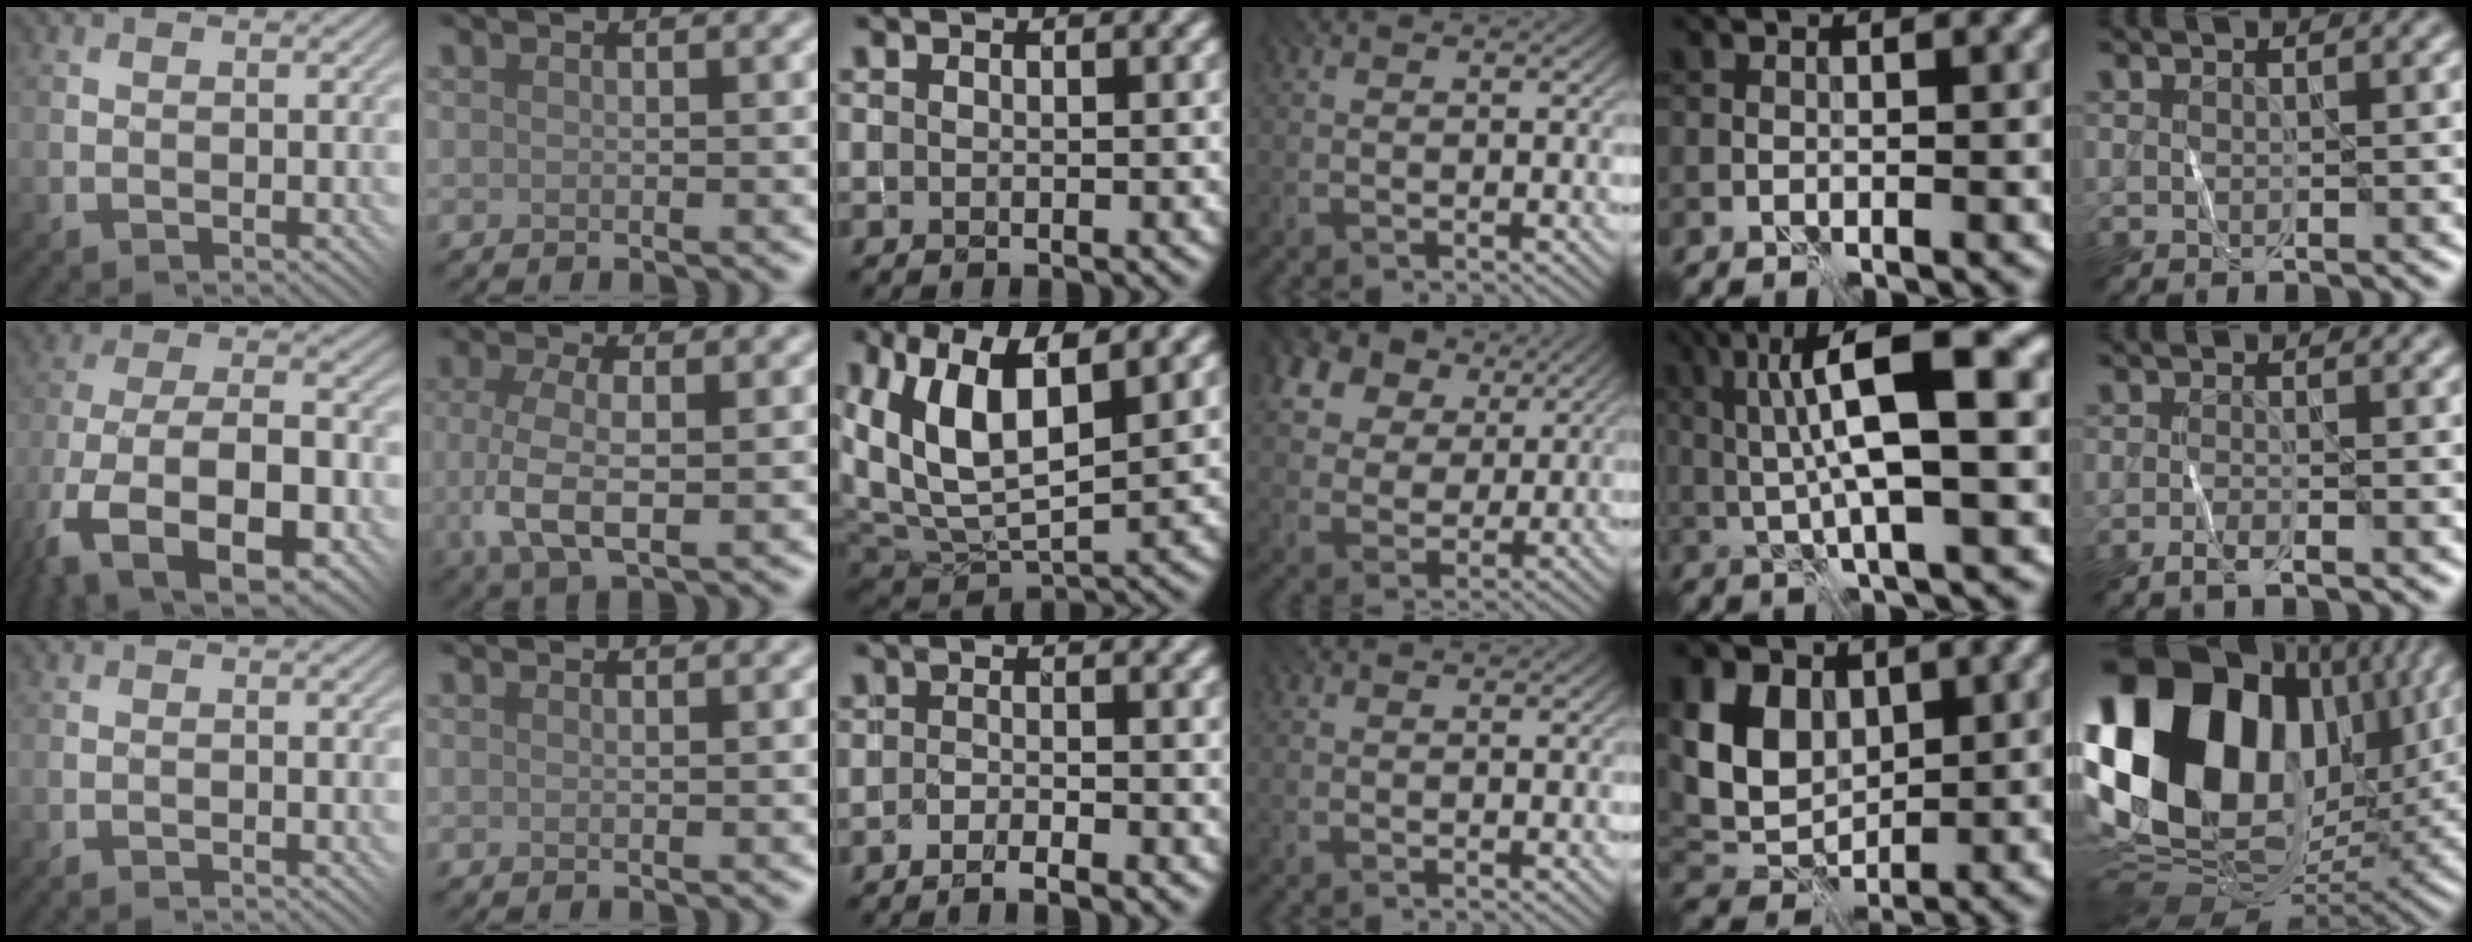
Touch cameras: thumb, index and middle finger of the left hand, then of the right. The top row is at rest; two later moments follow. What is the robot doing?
{"motion": "fold", "object": "shorts"}